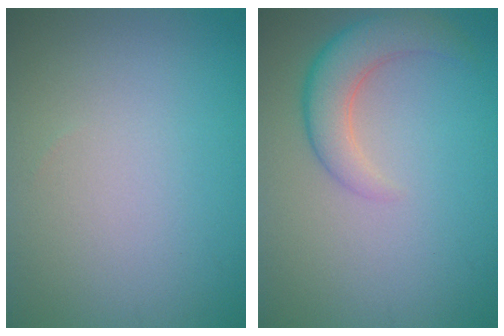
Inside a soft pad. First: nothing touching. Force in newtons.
{"total": 4.0, "press": 3.9, "slide": 0.3}